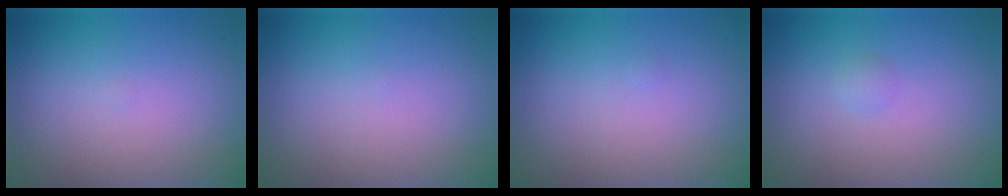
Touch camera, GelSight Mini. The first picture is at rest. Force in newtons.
{"total": 0.0}
{"total": 0.0}
{"total": 0.6, "press": 0.6, "slide": 0.1}